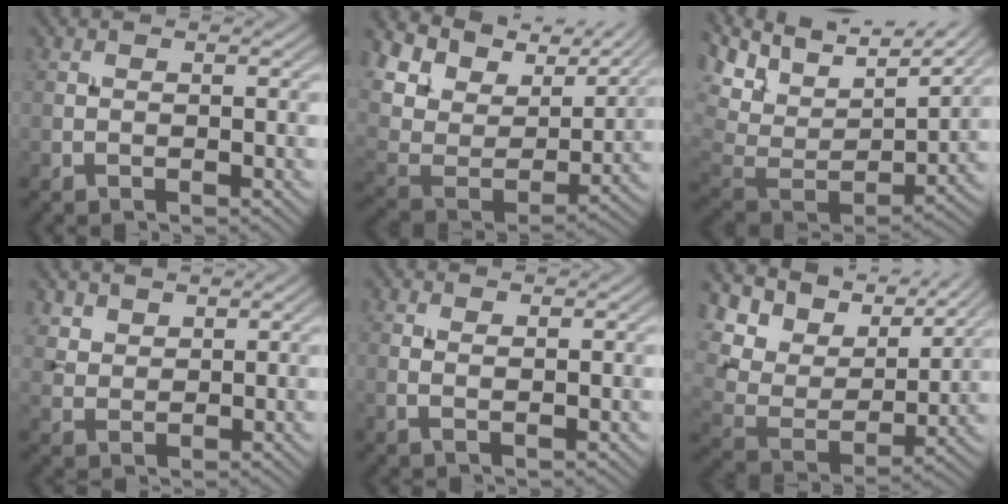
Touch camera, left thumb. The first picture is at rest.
{"total": 14.3, "force": [9.6, 7.3, 7.6], "torque": [-0.212, 0.019, 0.164]}
{"total": 12.6, "force": [5.4, 6.9, 9.1], "torque": [-0.221, 0.006, 0.101]}
{"total": 3.2, "force": [2.4, 1.8, 1.1], "torque": [-0.031, -0.005, 0.060]}
{"total": 1.3, "force": [0.8, 0.3, 1.0], "torque": [-0.022, 0.000, 0.015]}
{"total": 13.9, "force": [9.4, 6.9, 7.6], "torque": [-0.209, 0.016, 0.153]}